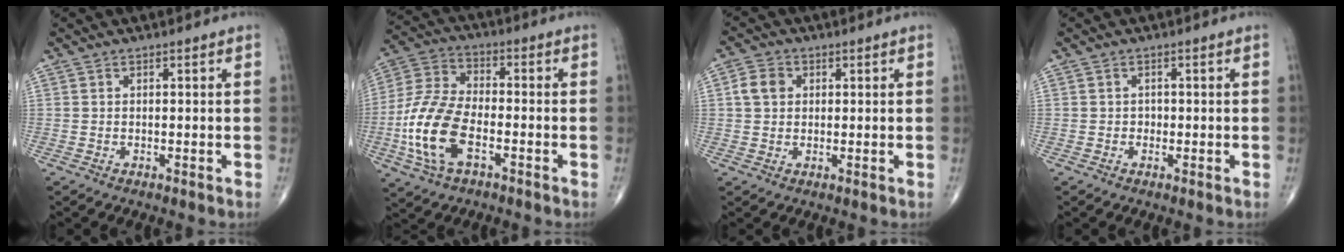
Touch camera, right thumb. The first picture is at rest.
{"total": 14.3, "force": [-4.5, 7.3, 11.4], "torque": [-0.244, 0.021, -0.090]}
{"total": 4.2, "force": [0.8, 3.4, 2.3], "torque": [-0.038, 0.007, 0.012]}
{"total": 0.7, "force": [-0.2, 0.6, 0.2], "torque": [0.003, 0.004, -0.006]}